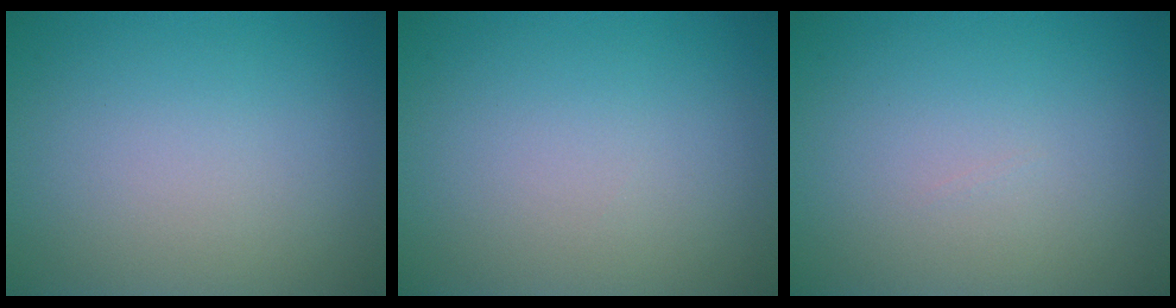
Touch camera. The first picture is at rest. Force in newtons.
{"total": 0.0}
{"total": 0.0}